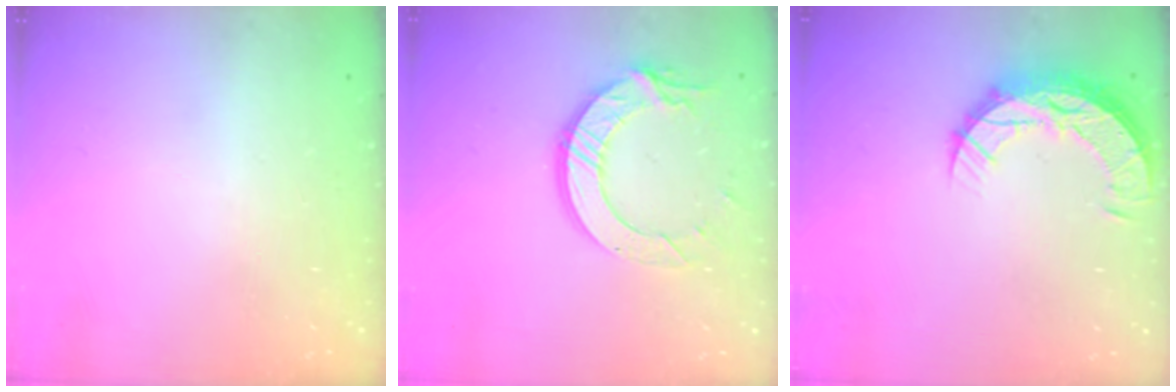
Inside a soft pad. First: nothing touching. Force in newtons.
{"total": 12.7, "press": 12.6, "slide": 1.2}
{"total": 10.3, "press": 10.2, "slide": 0.8}